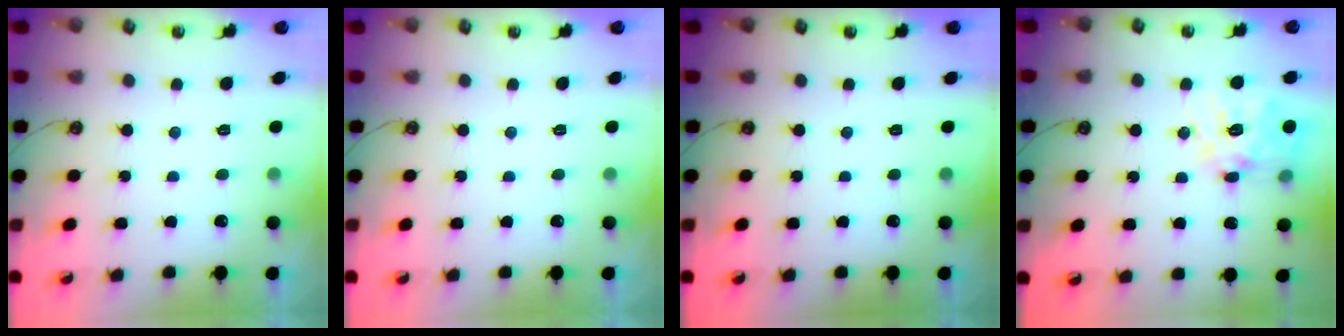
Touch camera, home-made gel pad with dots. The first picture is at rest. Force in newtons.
{"total": 0.0}
{"total": 0.0}
{"total": 15.5, "press": 15.3, "slide": 2.4}